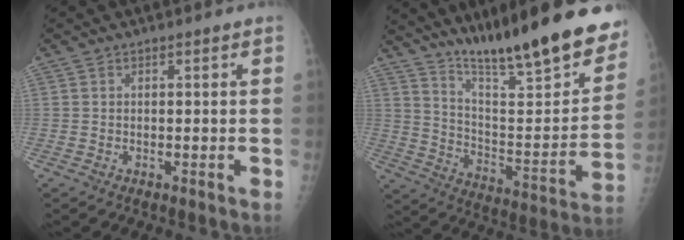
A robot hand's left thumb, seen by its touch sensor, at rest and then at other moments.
{"total": 26.4, "force": [19.8, 4.4, 17.0], "torque": [-0.235, -0.095, 0.305]}